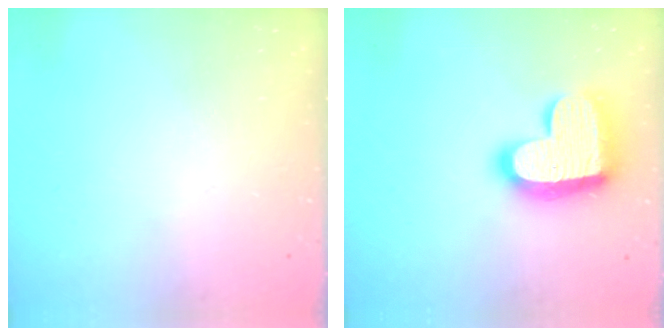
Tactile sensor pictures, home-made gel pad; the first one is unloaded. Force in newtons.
{"total": 19.2, "press": 19.2, "slide": 1.3}